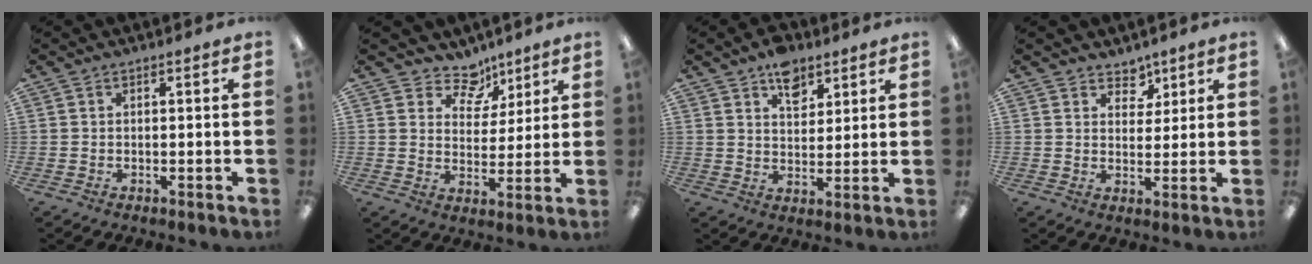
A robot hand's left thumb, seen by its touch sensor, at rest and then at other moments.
{"total": 8.6, "force": [6.4, 5.3, 1.9], "torque": [-0.030, -0.045, 0.118]}
{"total": 7.7, "force": [5.1, 4.6, 3.5], "torque": [-0.036, -0.023, 0.088]}
{"total": 4.8, "force": [3.6, 3.1, 0.7], "torque": [-0.005, -0.020, 0.063]}